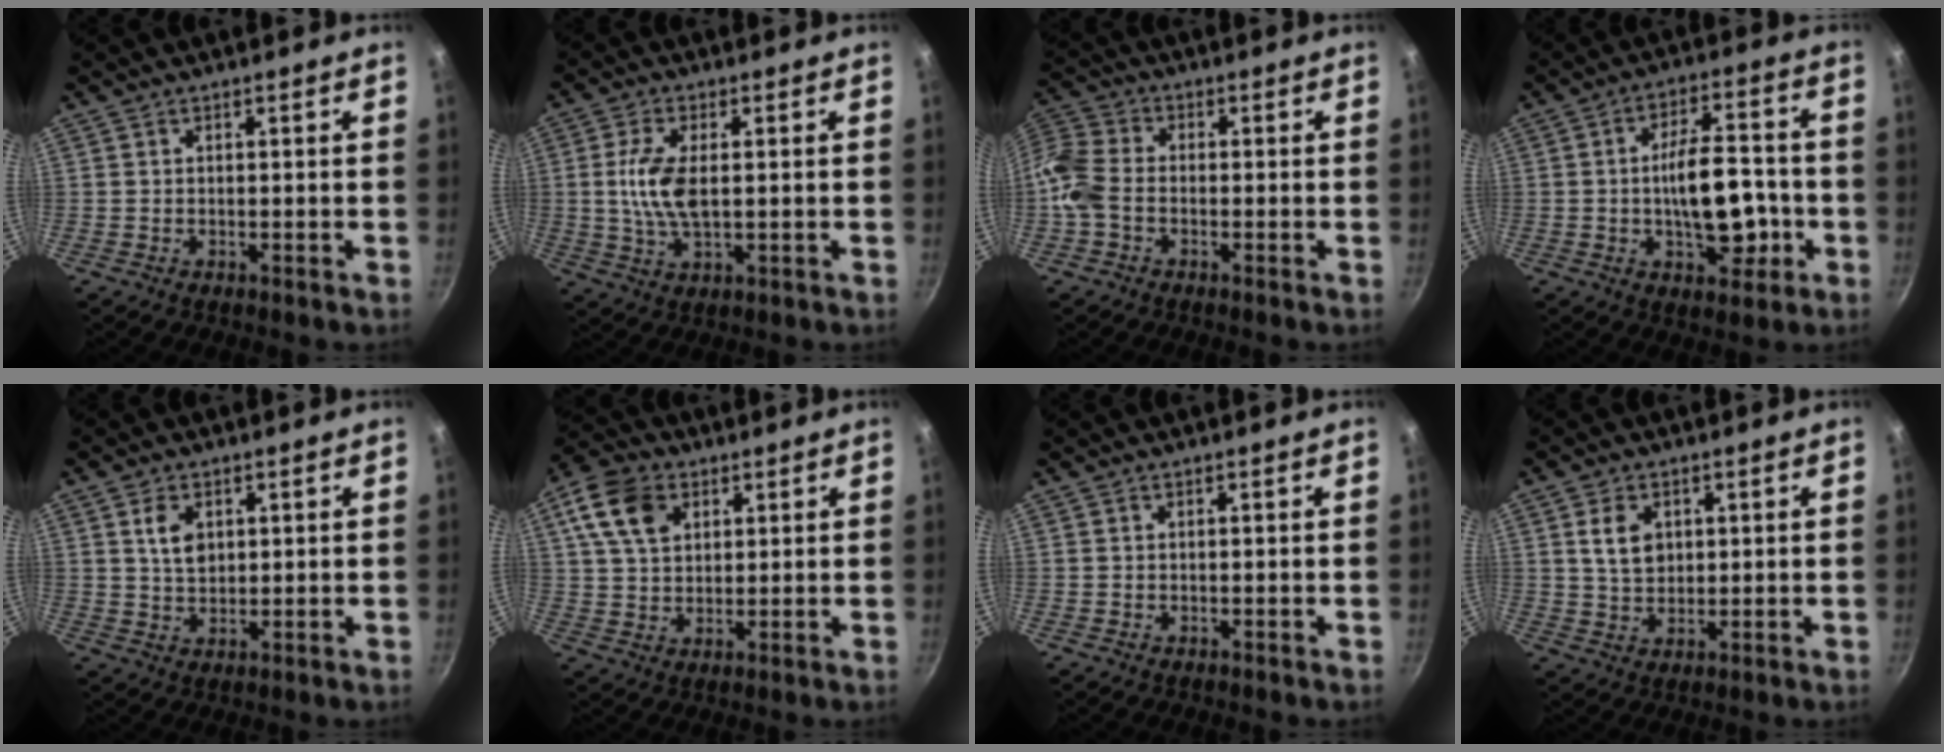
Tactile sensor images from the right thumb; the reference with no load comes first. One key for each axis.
{"total": 8.4, "fx": 0.6, "fy": 3.9, "fz": 7.4, "tx": -0.149, "ty": 0.000, "tz": 0.011}
{"total": 8.8, "fx": -2.5, "fy": 6.1, "fz": 5.7, "tx": -0.127, "ty": 0.029, "tz": -0.074}
{"total": 13.5, "fx": -2.5, "fy": 6.8, "fz": 11.3, "tx": -0.144, "ty": 0.028, "tz": -0.033}
{"total": 5.1, "fx": 1.6, "fy": 3.4, "fz": 3.4, "tx": -0.049, "ty": -0.009, "tz": 0.034}
{"total": 10.8, "fx": 4.2, "fy": 7.6, "fz": 6.5, "tx": -0.104, "ty": 0.002, "tz": 0.073}
{"total": 0.0}
{"total": 5.9, "fx": 1.7, "fy": 4.3, "fz": 3.7, "tx": -0.051, "ty": -0.010, "tz": 0.036}